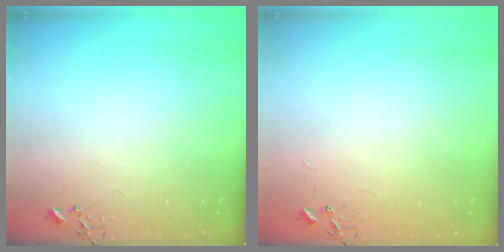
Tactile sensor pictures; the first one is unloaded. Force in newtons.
{"total": 1.8, "press": 1.8, "slide": 0.2}